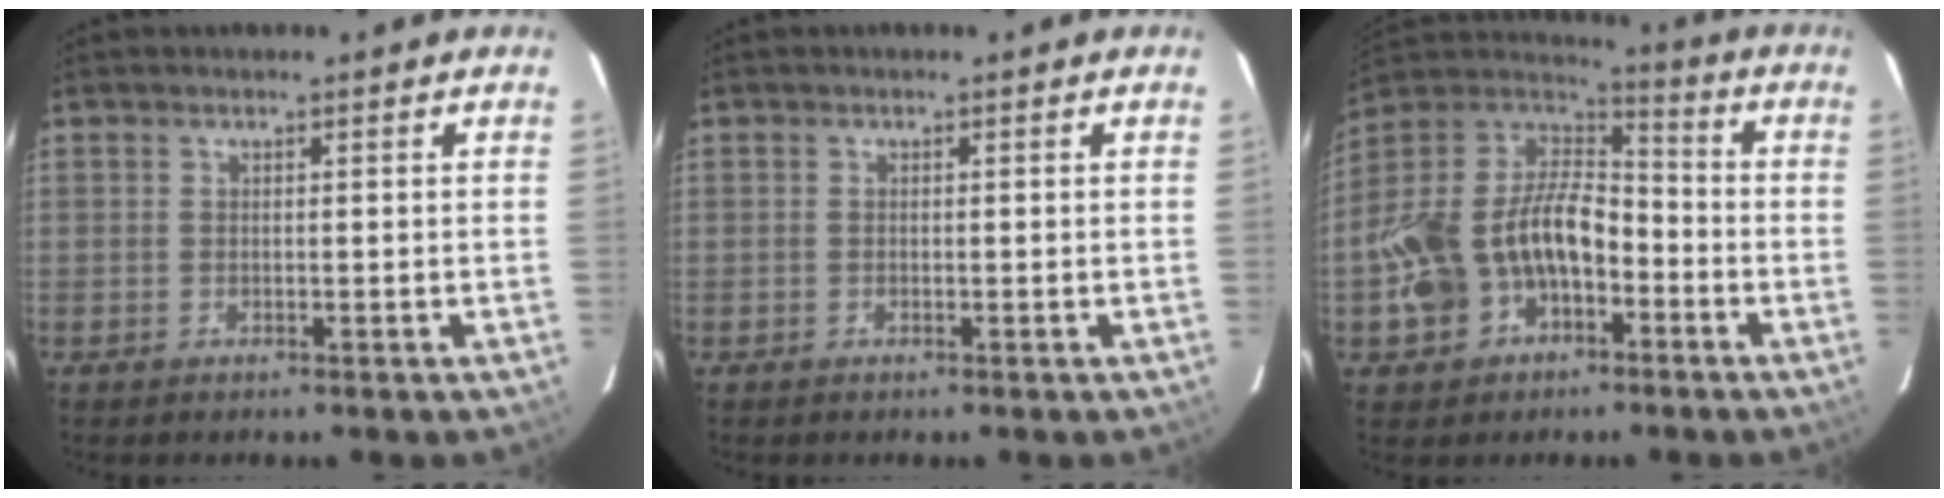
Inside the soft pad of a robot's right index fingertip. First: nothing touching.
{"total": 0.0}
{"total": 19.7, "force": [-6.7, 13.7, 12.5], "torque": [-0.301, 0.017, -0.109]}